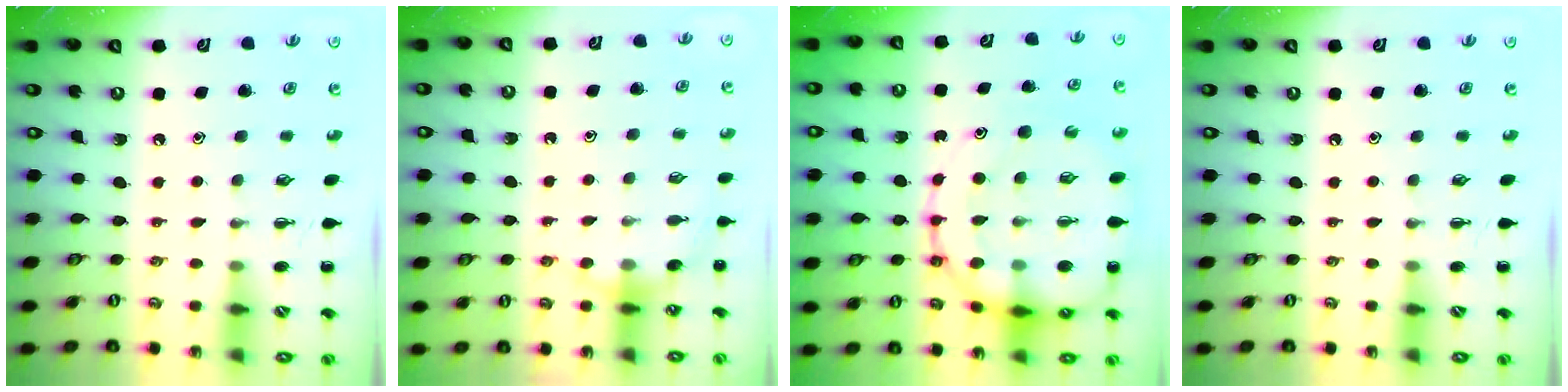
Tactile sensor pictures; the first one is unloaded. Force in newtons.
{"total": 7.1, "press": 6.9, "slide": 1.6}
{"total": 23.5, "press": 23.3, "slide": 3.2}
{"total": 0.0}